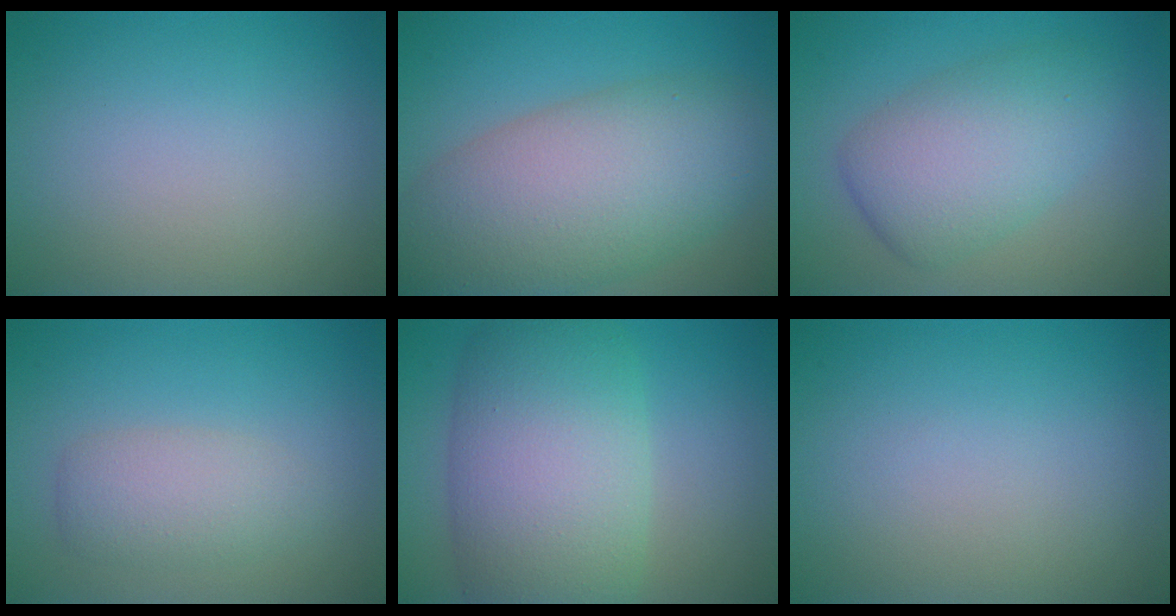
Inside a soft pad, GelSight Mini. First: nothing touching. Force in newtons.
{"total": 10.3, "press": 10.3, "slide": 0.3}
{"total": 6.0, "press": 6.0, "slide": 0.1}
{"total": 3.0, "press": 3.0, "slide": 0.3}
{"total": 10.8, "press": 10.8, "slide": 0.5}
{"total": 0.0}